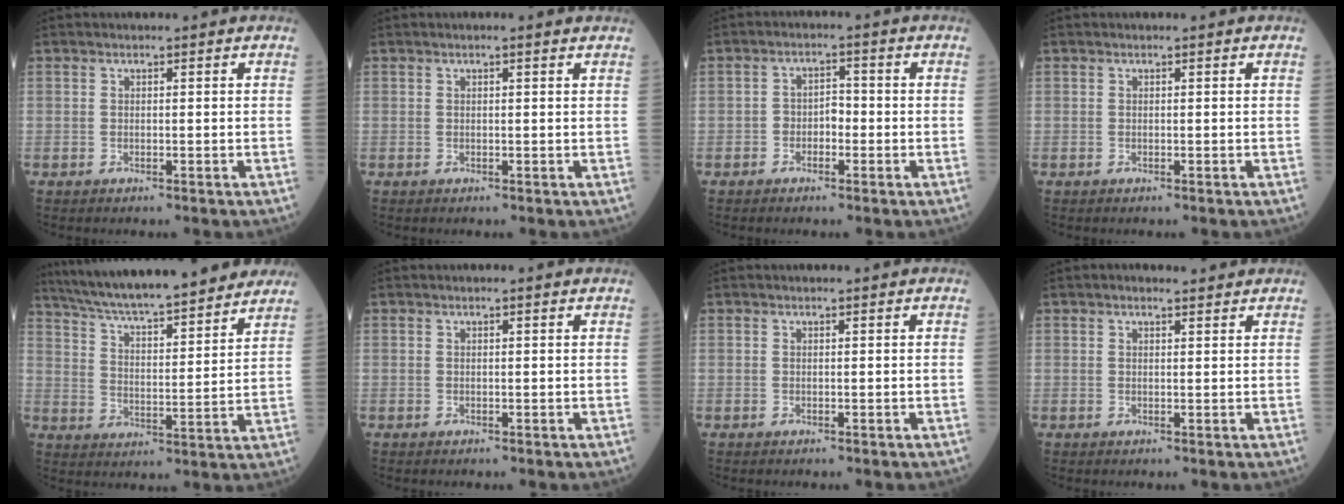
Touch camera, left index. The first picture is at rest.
{"total": 1.6, "force": [1.3, 0.4, 0.9], "torque": [-0.017, 0.015, 0.020]}
{"total": 3.1, "force": [-0.9, 2.0, 2.2], "torque": [-0.038, 0.015, -0.017]}
{"total": 0.0}
{"total": 23.9, "force": [20.9, 3.2, 11.1], "torque": [-0.188, 0.016, 0.307]}
{"total": 0.7, "force": [0.5, 0.2, 0.3], "torque": [-0.009, 0.008, 0.008]}
{"total": 0.0}
{"total": 2.4, "force": [2.0, 0.9, 1.0], "torque": [-0.022, 0.015, 0.031]}